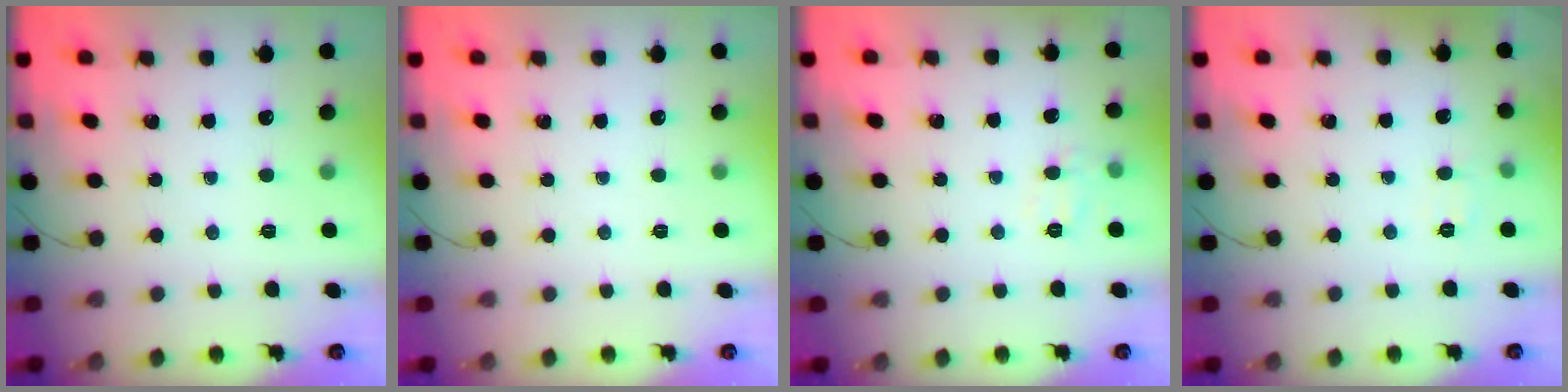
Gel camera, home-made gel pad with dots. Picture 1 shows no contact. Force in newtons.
{"total": 0.0}
{"total": 6.3, "press": 6.1, "slide": 1.5}
{"total": 2.9, "press": 2.5, "slide": 1.4}